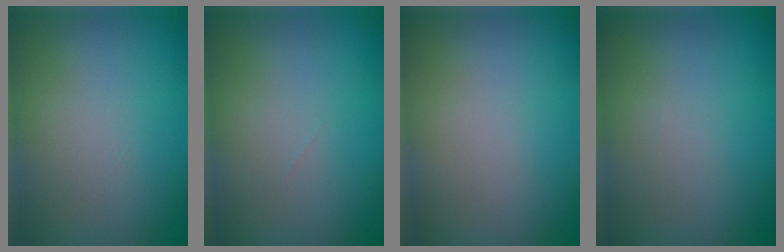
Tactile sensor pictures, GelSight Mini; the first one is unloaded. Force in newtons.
{"total": 0.0}
{"total": 0.0}
{"total": 0.0}